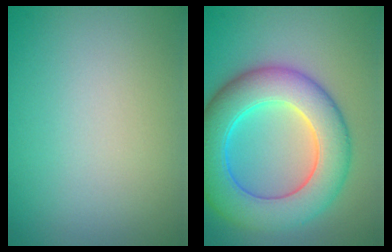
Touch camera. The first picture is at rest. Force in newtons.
{"total": 9.6, "press": 9.6, "slide": 0.3}